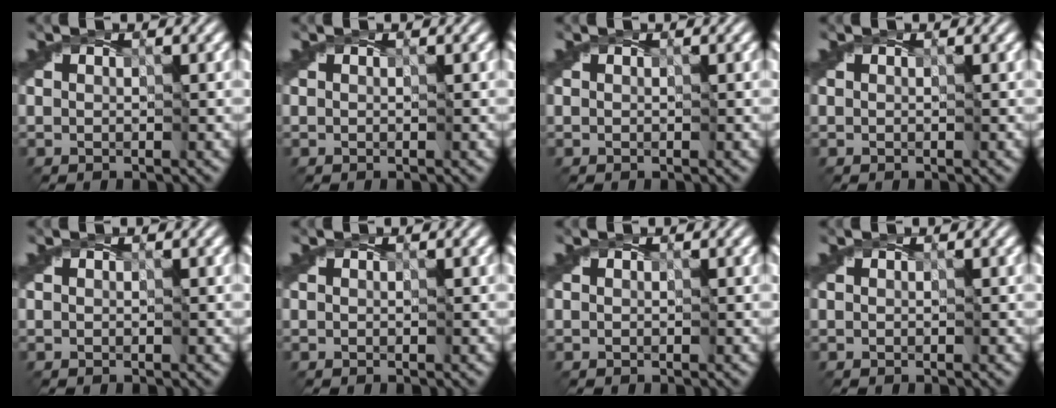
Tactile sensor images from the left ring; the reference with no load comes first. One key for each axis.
{"total": 0.0}
{"total": 0.0}
{"total": 0.0}
{"total": 0.0}
{"total": 0.0}
{"total": 0.0}
{"total": 0.0}